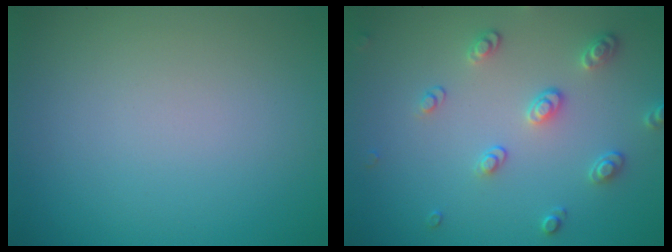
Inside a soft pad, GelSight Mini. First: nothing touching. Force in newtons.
{"total": 2.6, "press": 2.5, "slide": 0.7}